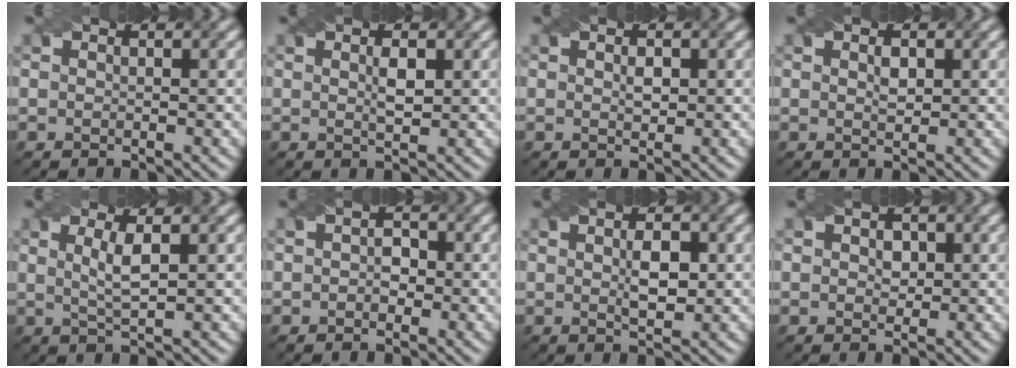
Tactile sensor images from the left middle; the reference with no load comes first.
{"total": 1.6, "force": [0.4, 0.5, 1.5], "torque": [-0.030, 0.000, 0.009]}
{"total": 1.1, "force": [0.2, 0.6, 0.9], "torque": [-0.016, 0.000, 0.006]}
{"total": 1.3, "force": [0.4, 0.6, 1.0], "torque": [-0.019, 0.001, 0.010]}
{"total": 2.7, "force": [0.8, 0.6, 2.6], "torque": [-0.051, 0.000, 0.016]}
{"total": 1.7, "force": [-0.1, 1.2, 1.2], "torque": [-0.019, 0.002, -0.006]}
{"total": 2.8, "force": [0.4, 1.2, 2.5], "torque": [-0.049, 0.000, 0.010]}
{"total": 1.7, "force": [0.5, 1.2, 1.0], "torque": [-0.014, -0.003, 0.007]}